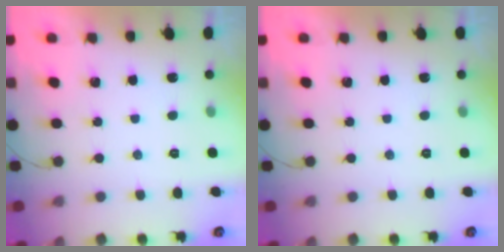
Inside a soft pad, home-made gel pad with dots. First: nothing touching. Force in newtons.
{"total": 0.0}